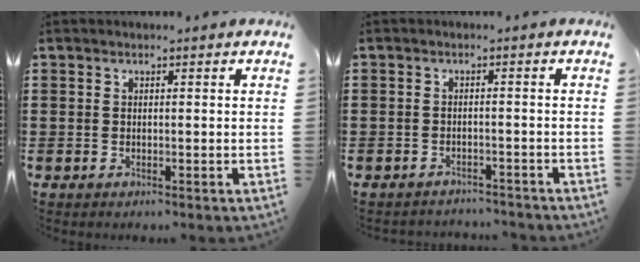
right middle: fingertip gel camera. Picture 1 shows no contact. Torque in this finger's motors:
{"motor_torque": [-0.40, 0.45, -0.94, -0.13]}